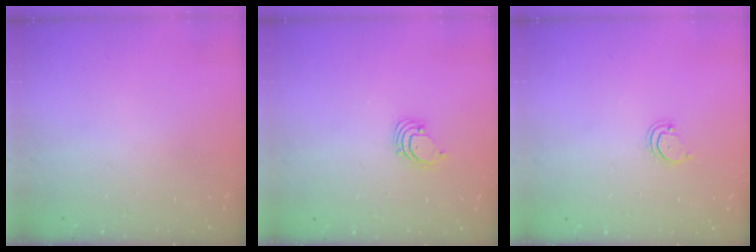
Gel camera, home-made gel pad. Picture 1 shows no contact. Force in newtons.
{"total": 1.5, "press": 1.5, "slide": 0.1}
{"total": 2.5, "press": 2.5, "slide": 0.2}